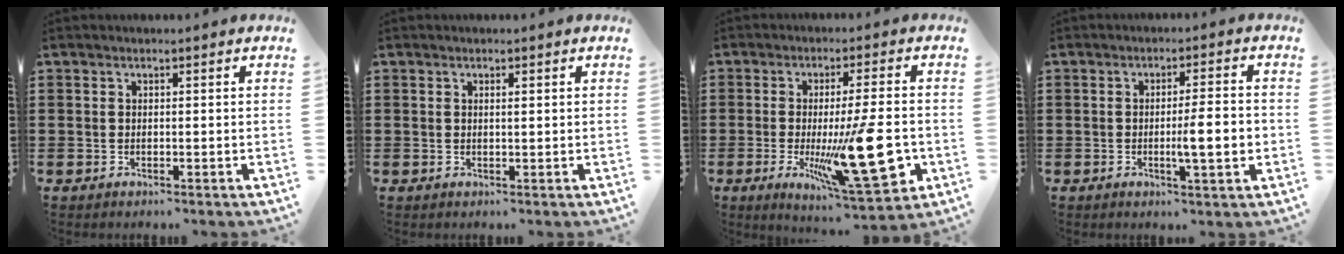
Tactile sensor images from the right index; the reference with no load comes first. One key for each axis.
{"total": 0.7, "fx": 0.2, "fy": 0.1, "fz": 0.6, "tx": -0.013, "ty": 0.000, "tz": 0.004}
{"total": 18.5, "fx": -3.6, "fy": 4.9, "fz": 17.4, "tx": -0.260, "ty": -0.023, "tz": -0.037}
{"total": 5.7, "fx": -0.8, "fy": 0.6, "fz": 5.6, "tx": -0.085, "ty": -0.004, "tz": -0.018}